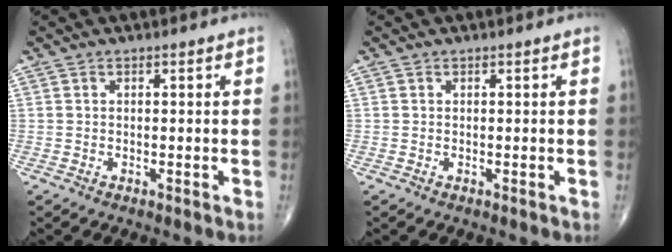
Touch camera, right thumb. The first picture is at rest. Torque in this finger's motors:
{"motor_torque": [0.33, 0.16, -0.26, 0.06, 0.04]}